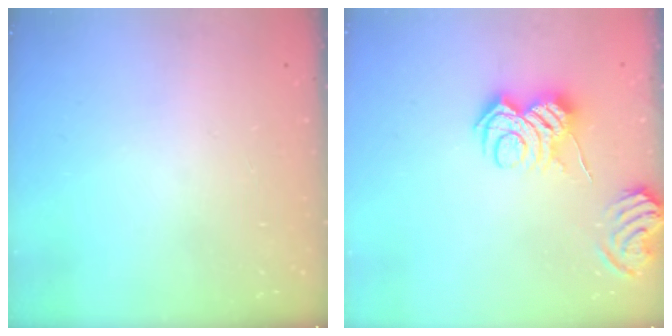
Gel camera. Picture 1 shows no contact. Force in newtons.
{"total": 9.2, "press": 9.2, "slide": 0.6}